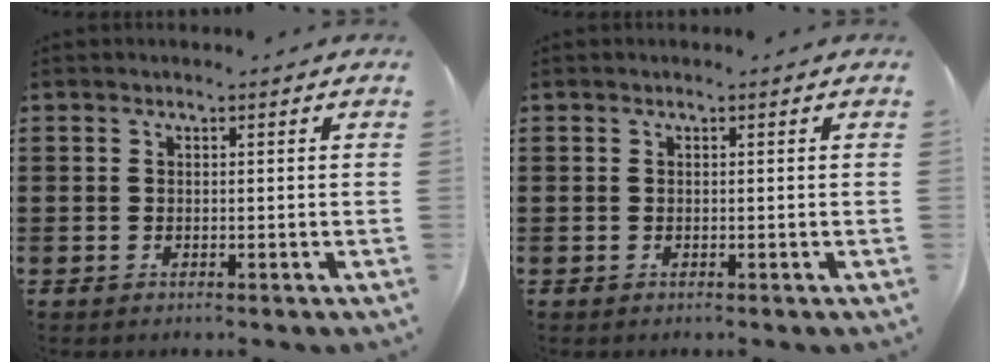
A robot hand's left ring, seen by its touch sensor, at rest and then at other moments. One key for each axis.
{"total": 0.0}